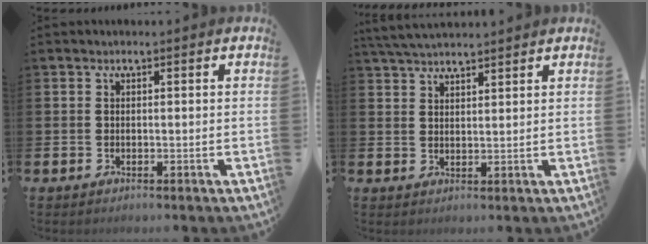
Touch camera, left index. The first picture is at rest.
{"total": 4.0, "force": [3.8, 0.5, 1.1], "torque": [-0.028, -0.011, 0.071]}